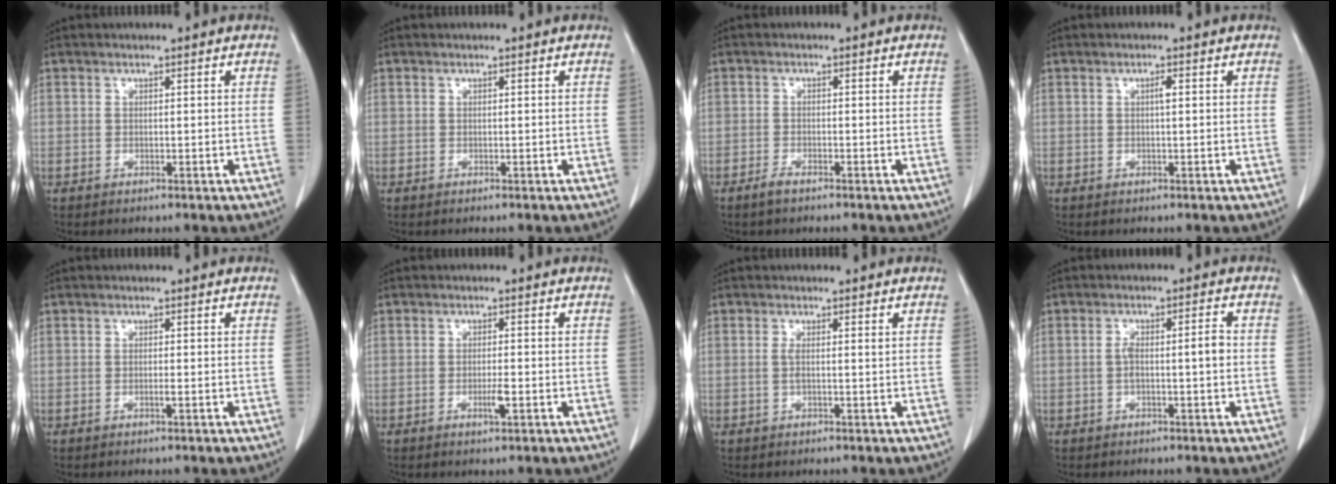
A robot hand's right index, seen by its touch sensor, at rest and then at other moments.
{"total": 0.0}
{"total": 1.7, "force": [-1.4, 0.3, 1.0], "torque": [-0.025, -0.002, -0.027]}
{"total": 0.9, "force": [0.1, 0.1, 0.9], "torque": [-0.017, 0.002, 0.002]}
{"total": 1.1, "force": [-0.2, -0.1, 1.1], "torque": [-0.020, -0.002, -0.001]}
{"total": 2.0, "force": [-0.6, 0.2, 1.9], "torque": [-0.034, -0.002, -0.008]}
{"total": 1.2, "force": [0.3, 0.0, 1.2], "torque": [-0.026, 0.001, 0.007]}
{"total": 3.6, "force": [-0.3, 0.5, 3.6], "torque": [-0.061, 0.013, 0.000]}